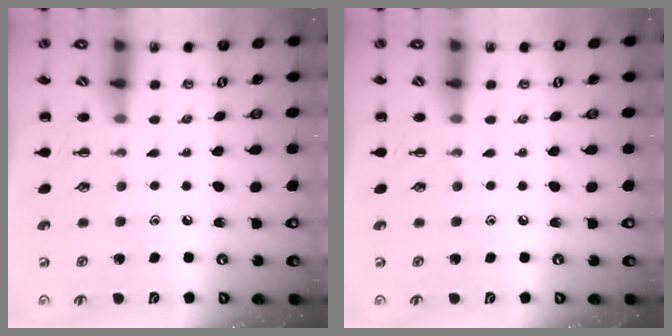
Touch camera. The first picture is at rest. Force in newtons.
{"total": 0.0}